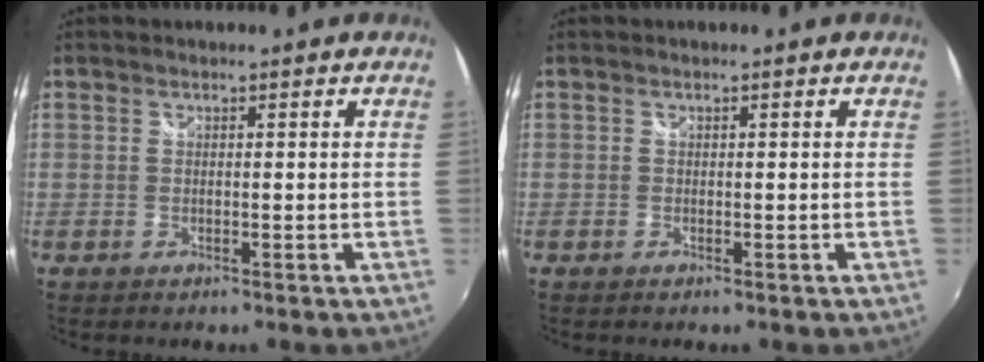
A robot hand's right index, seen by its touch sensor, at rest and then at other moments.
{"total": 0.0}